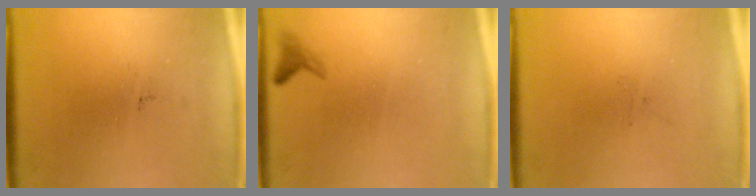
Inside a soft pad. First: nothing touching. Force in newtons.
{"total": 1.0}
{"total": 0.0}